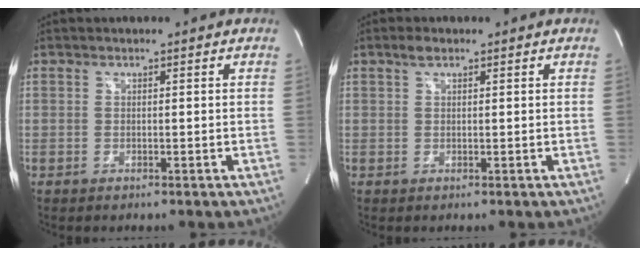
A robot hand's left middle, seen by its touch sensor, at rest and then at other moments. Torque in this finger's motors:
{"motor_torque": [0.43, -0.13, -0.07, 0.02]}